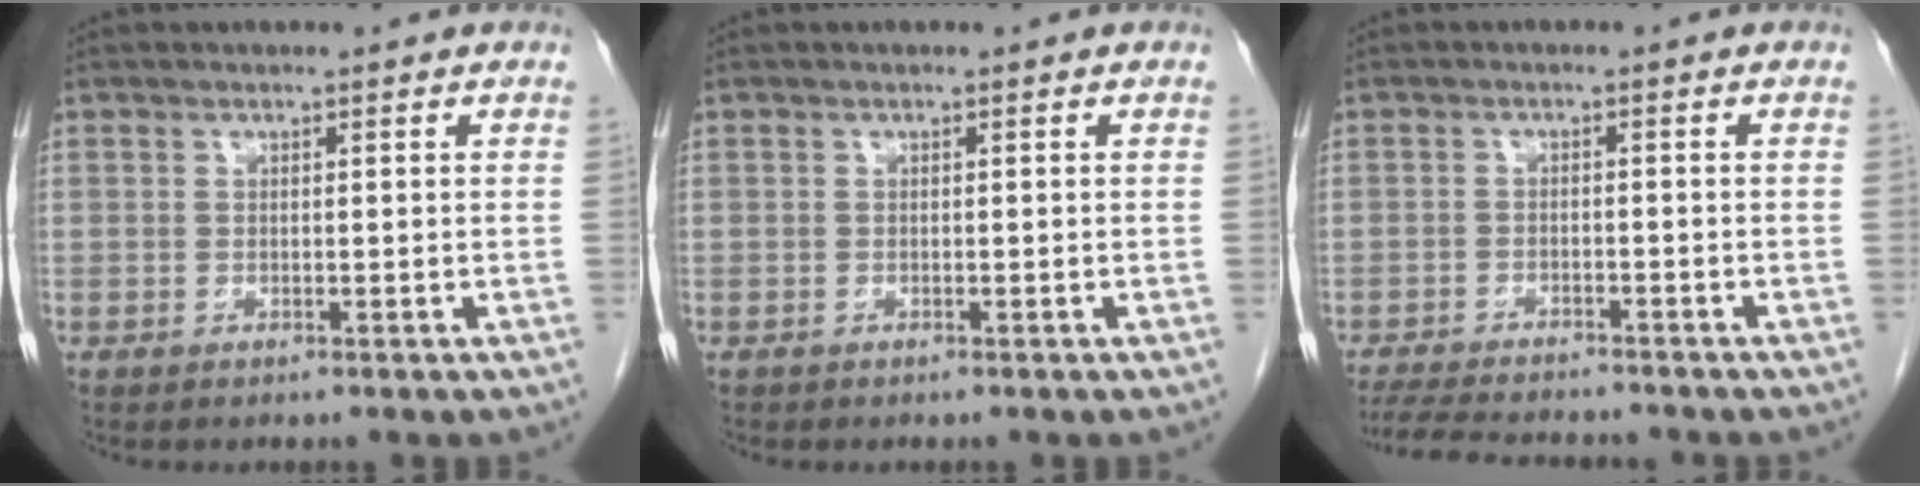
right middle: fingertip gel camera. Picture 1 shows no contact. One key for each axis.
{"total": 0.0}
{"total": 10.9, "fx": -9.9, "fy": 1.7, "fz": 4.2, "tx": -0.075, "ty": -0.013, "tz": -0.146}